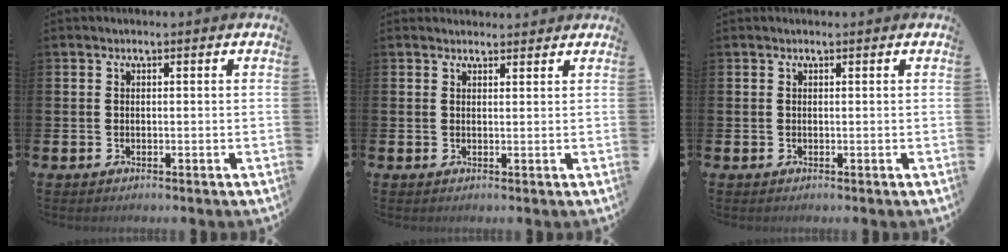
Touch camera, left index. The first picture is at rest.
{"total": 1.6, "force": [1.6, 0.4, -0.1], "torque": [0.010, -0.005, 0.027]}
{"total": 0.0}